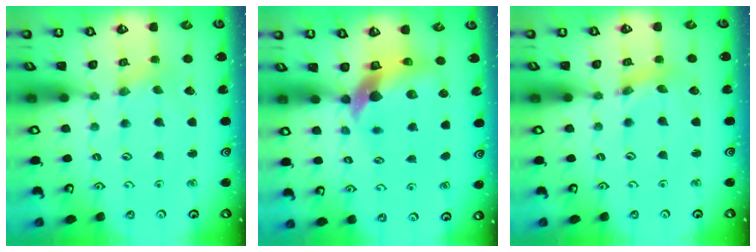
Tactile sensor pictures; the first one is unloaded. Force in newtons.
{"total": 10.4, "press": 10.2, "slide": 1.6}
{"total": 1.7, "press": 1.7, "slide": 0.2}